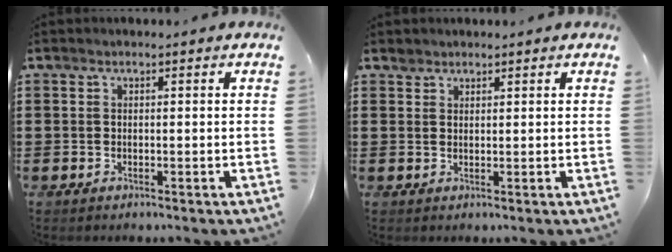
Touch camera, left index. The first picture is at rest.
{"total": 1.3, "force": [1.1, 0.6, -0.1], "torque": [-0.001, 0.000, 0.023]}